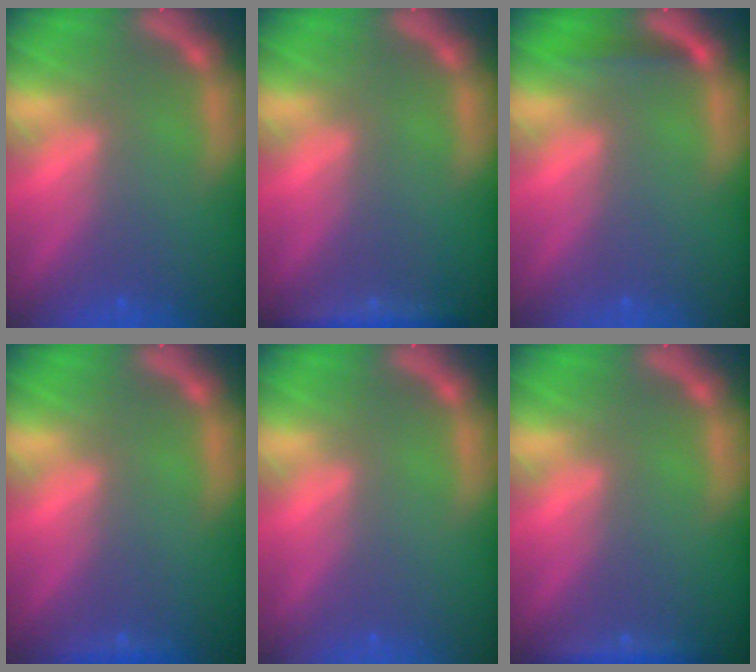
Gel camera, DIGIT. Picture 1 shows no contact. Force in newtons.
{"total": 2.4}
{"total": 1.4}
{"total": 0.9}
{"total": 0.0}
{"total": 1.9}